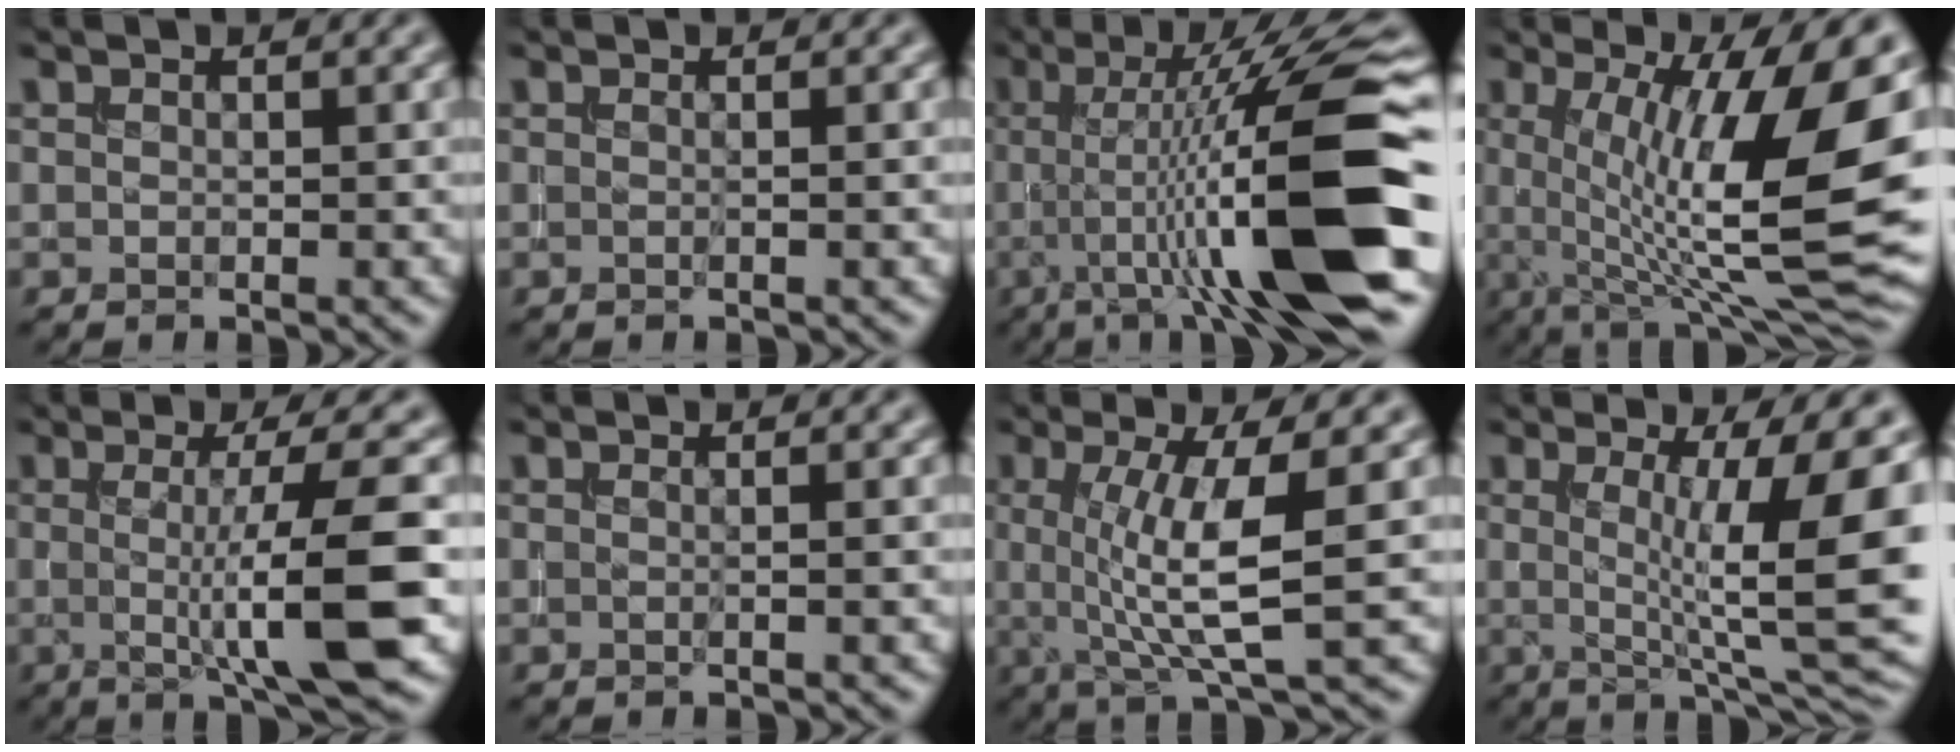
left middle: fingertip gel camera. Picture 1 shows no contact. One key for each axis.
{"total": 0.7, "fx": -0.1, "fy": 0.1, "fz": 0.7, "tx": -0.013, "ty": -0.006, "tz": -0.005}
{"total": 13.2, "fx": -1.5, "fy": 1.9, "fz": 12.9, "tx": -0.183, "ty": 0.011, "tz": -0.028}
{"total": 15.4, "fx": 1.6, "fy": 3.9, "fz": 14.8, "tx": -0.208, "ty": -0.007, "tz": 0.027}
{"total": 8.8, "fx": -0.7, "fy": 1.5, "fz": 8.6, "tx": -0.119, "ty": -0.013, "tz": -0.006}
{"total": 1.3, "fx": 0.0, "fy": 0.5, "fz": 1.2, "tx": -0.012, "ty": -0.006, "tz": -0.010}
{"total": 6.9, "fx": 0.5, "fy": 1.5, "fz": 6.7, "tx": -0.114, "ty": -0.005, "tz": 0.010}
{"total": 11.8, "fx": 1.3, "fy": 2.7, "fz": 11.4, "tx": -0.150, "ty": -0.007, "tz": 0.024}